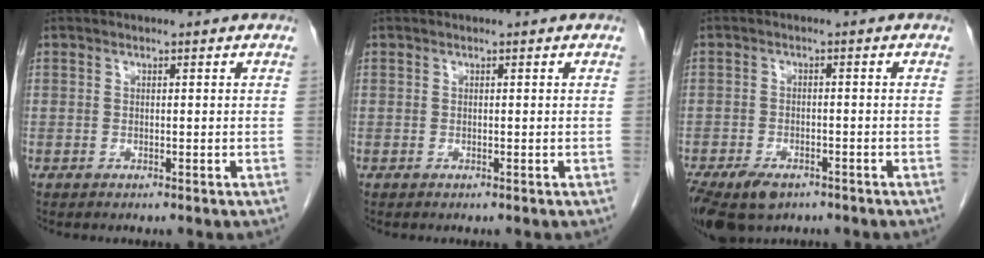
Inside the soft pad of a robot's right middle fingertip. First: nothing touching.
{"total": 0.0}
{"total": 10.1, "force": [-6.7, 5.3, 5.4], "torque": [-0.111, -0.010, -0.103]}